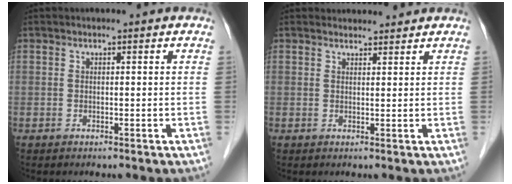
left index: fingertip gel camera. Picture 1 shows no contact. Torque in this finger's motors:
{"motor_torque": [0.16, 0.10, 0.04, -0.01]}